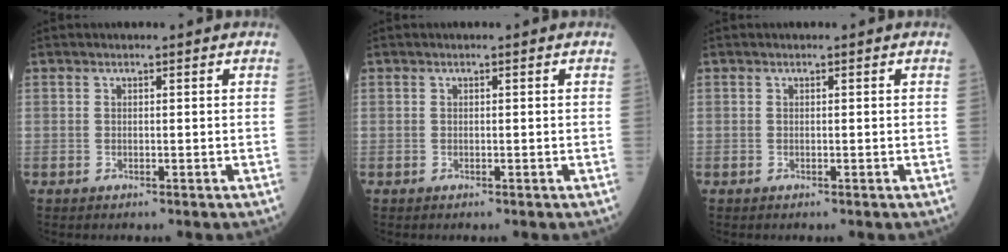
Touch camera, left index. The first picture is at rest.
{"total": 0.0}
{"total": 0.0}